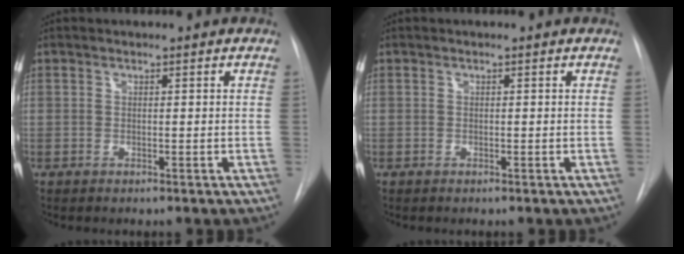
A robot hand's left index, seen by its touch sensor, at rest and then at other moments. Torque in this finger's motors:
{"motor_torque": [0.00, 0.00, 0.00, 0.00]}